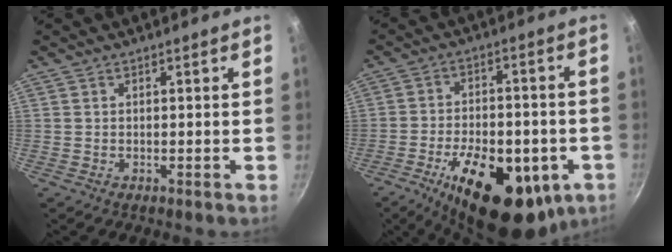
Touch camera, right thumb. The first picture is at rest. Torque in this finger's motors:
{"motor_torque": [0.20, 1.27, 1.21, -1.56, 0.40]}